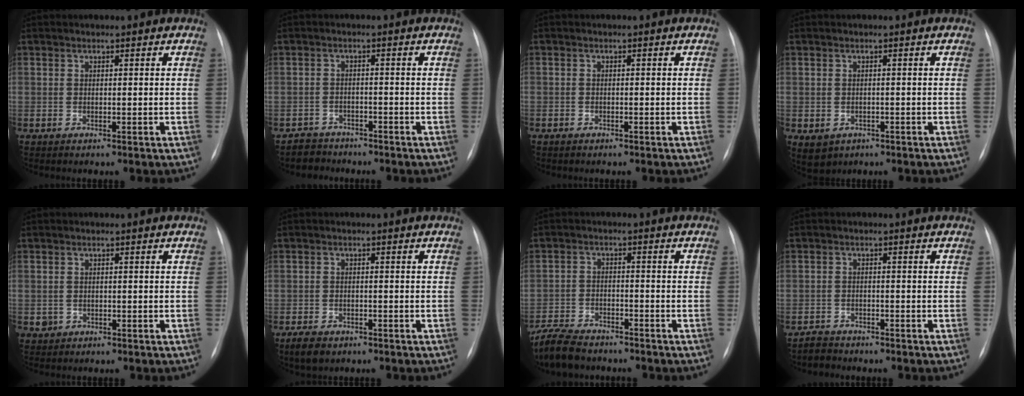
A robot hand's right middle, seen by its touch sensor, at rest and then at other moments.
{"total": 3.5, "force": [-3.0, 1.6, -0.9], "torque": [0.010, 0.001, -0.055]}
{"total": 1.1, "force": [-0.7, 0.8, 0.0], "torque": [-0.008, 0.005, -0.012]}
{"total": 3.8, "force": [-1.8, 3.1, 1.2], "torque": [-0.018, 0.000, -0.015]}
{"total": 1.2, "force": [-0.4, 1.2, 0.1], "torque": [0.000, 0.004, -0.003]}
{"total": 3.5, "force": [-2.5, 1.9, 1.6], "torque": [-0.031, -0.003, -0.038]}
{"total": 9.2, "force": [-8.0, 2.8, 3.4], "torque": [-0.068, -0.018, -0.140]}
{"total": 2.2, "force": [-2.0, 0.6, -0.6], "torque": [0.007, -0.004, -0.039]}